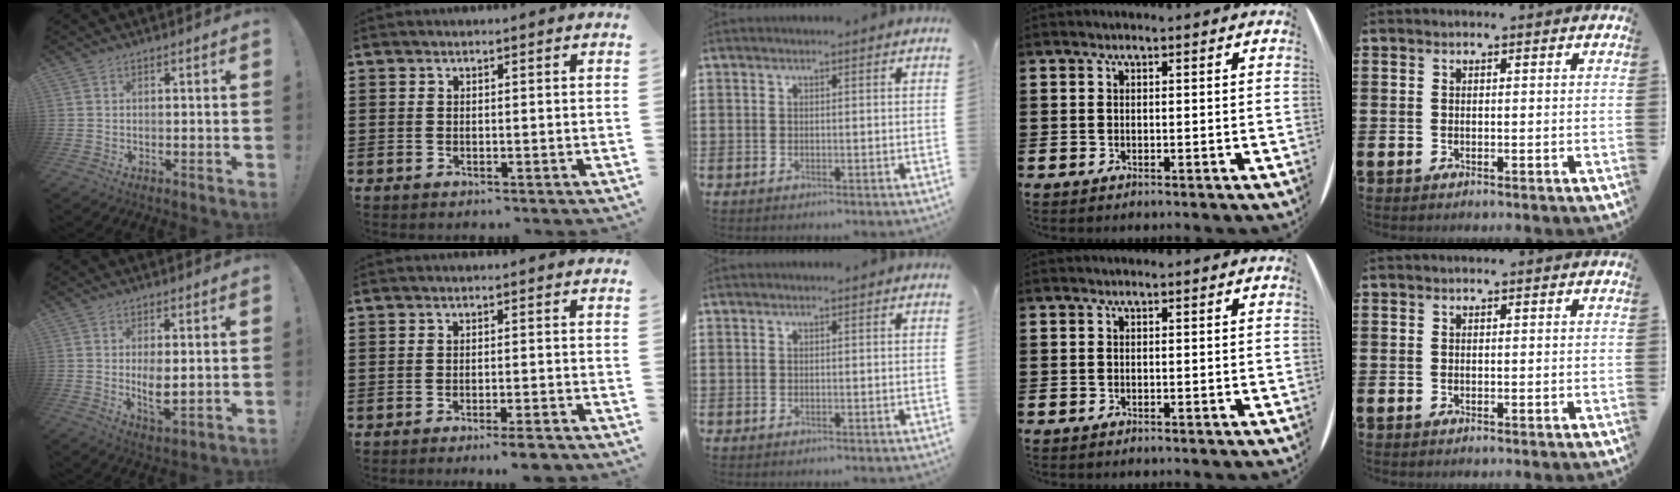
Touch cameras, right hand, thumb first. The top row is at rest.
{"thumb": {"total": 6.2, "force": [0.4, 2.8, 5.5], "torque": [-0.080, -0.017, 0.004]}, "index": {"total": 2.8, "force": [-2.4, -0.4, 1.4], "torque": [-0.024, -0.005, -0.044]}}